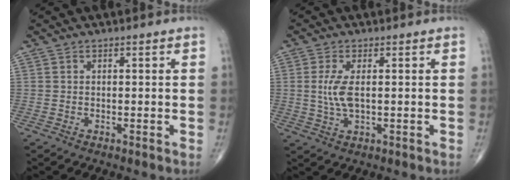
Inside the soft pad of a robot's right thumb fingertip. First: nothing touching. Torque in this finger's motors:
{"motor_torque": [-0.08, 0.42, 0.44, 0.39, 0.01]}